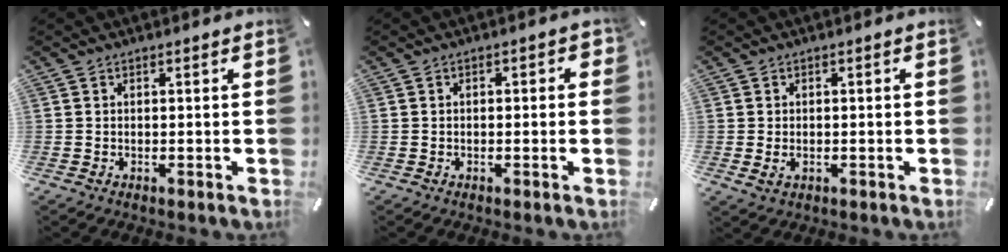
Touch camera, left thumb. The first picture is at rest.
{"total": 1.6, "force": [-0.7, 0.9, 1.1], "torque": [-0.019, 0.005, -0.013]}
{"total": 1.7, "force": [-0.3, 1.3, 1.1], "torque": [-0.019, 0.003, -0.004]}